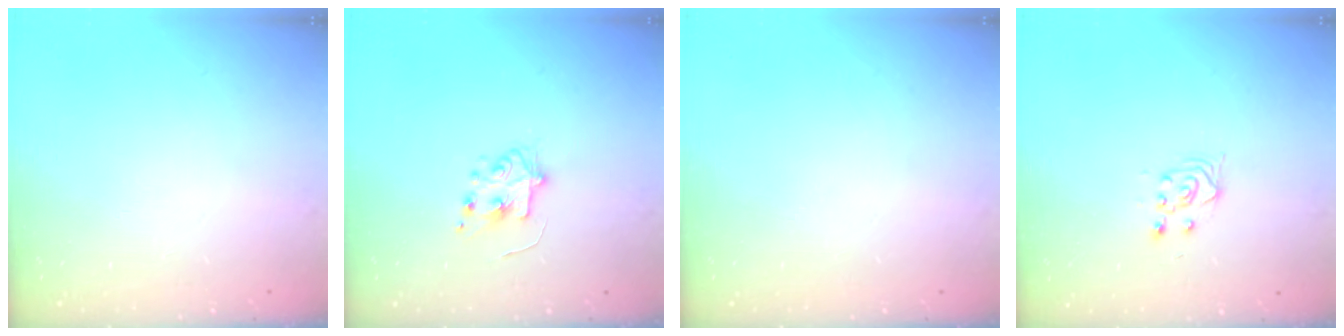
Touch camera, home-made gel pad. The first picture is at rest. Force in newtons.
{"total": 5.8, "press": 5.8, "slide": 0.6}
{"total": 0.0}
{"total": 3.0, "press": 2.6, "slide": 1.3}